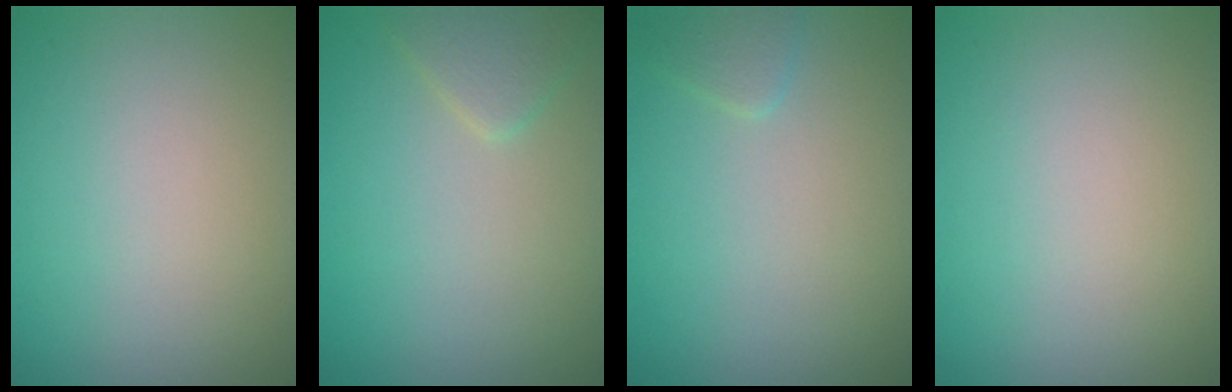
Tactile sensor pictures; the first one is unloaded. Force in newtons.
{"total": 1.8, "press": 1.8, "slide": 0.1}
{"total": 1.0, "press": 1.0, "slide": 0.0}
{"total": 0.0}